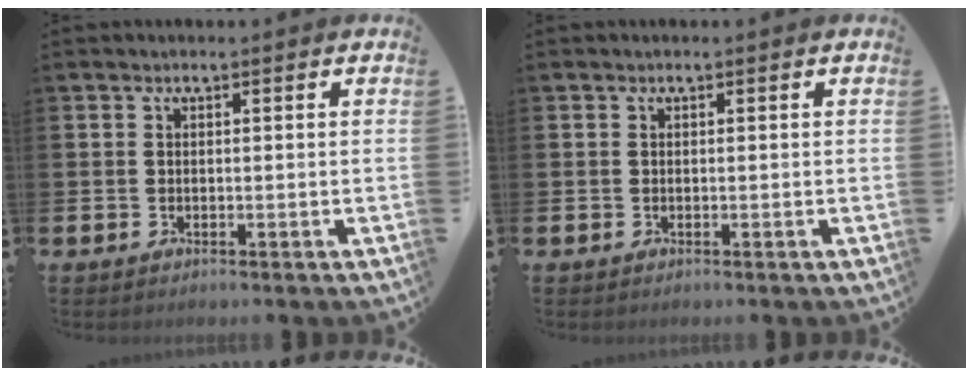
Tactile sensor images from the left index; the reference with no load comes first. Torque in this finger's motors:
{"motor_torque": [0.00, 0.00, 0.00, 0.01]}